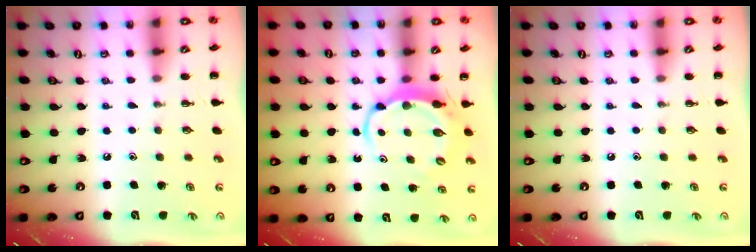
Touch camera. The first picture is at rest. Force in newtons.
{"total": 6.3, "press": 6.2, "slide": 1.0}
{"total": 0.0}